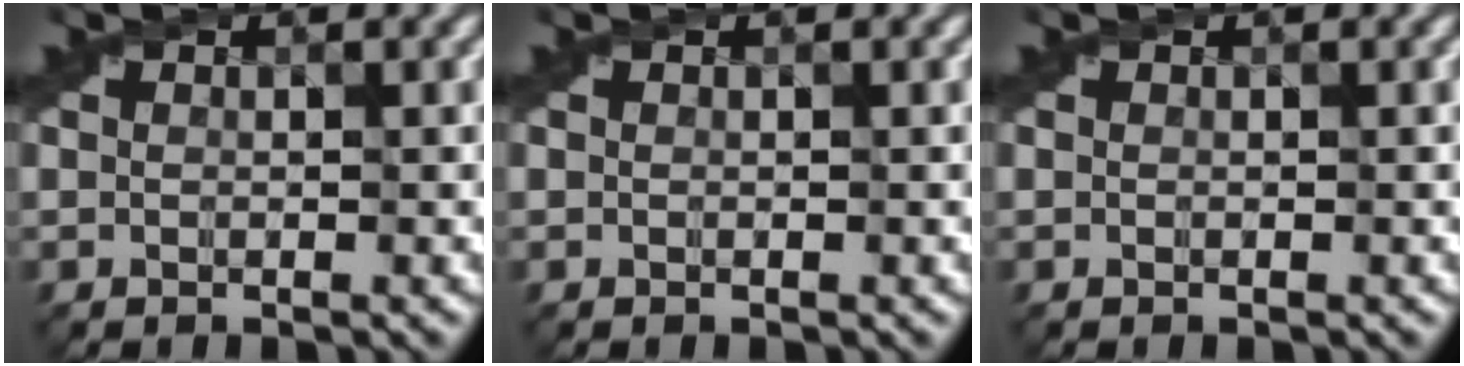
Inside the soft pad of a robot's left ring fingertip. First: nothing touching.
{"total": 0.0}
{"total": 0.0}